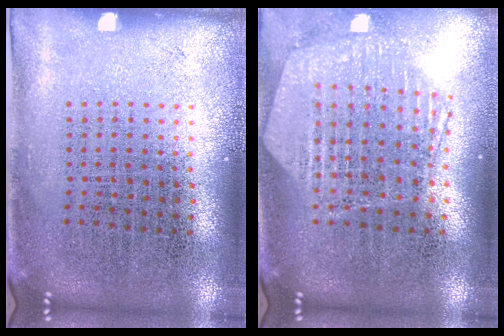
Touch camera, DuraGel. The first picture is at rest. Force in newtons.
{"total": 1.3, "press": 1.2, "slide": 0.3}